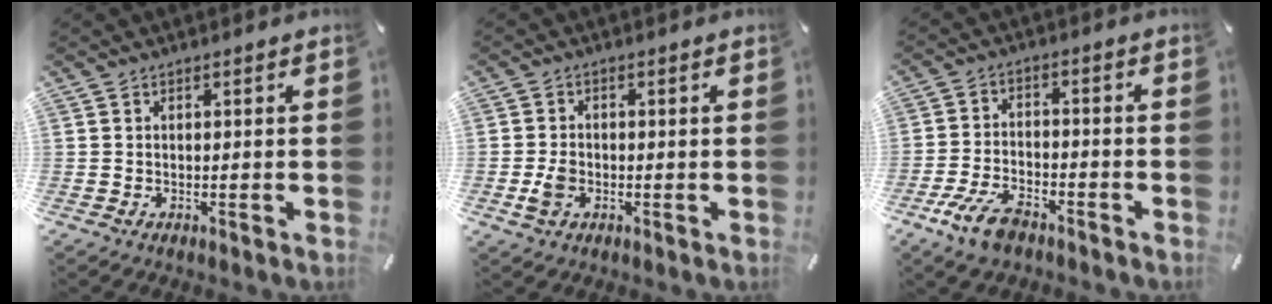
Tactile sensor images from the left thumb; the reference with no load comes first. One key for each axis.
{"total": 3.7, "fx": -0.9, "fy": 2.8, "fz": 2.3, "tx": -0.054, "ty": 0.001, "tz": -0.018}
{"total": 8.6, "fx": -5.5, "fy": 4.2, "fz": 5.1, "tx": -0.113, "ty": 0.018, "tz": -0.102}